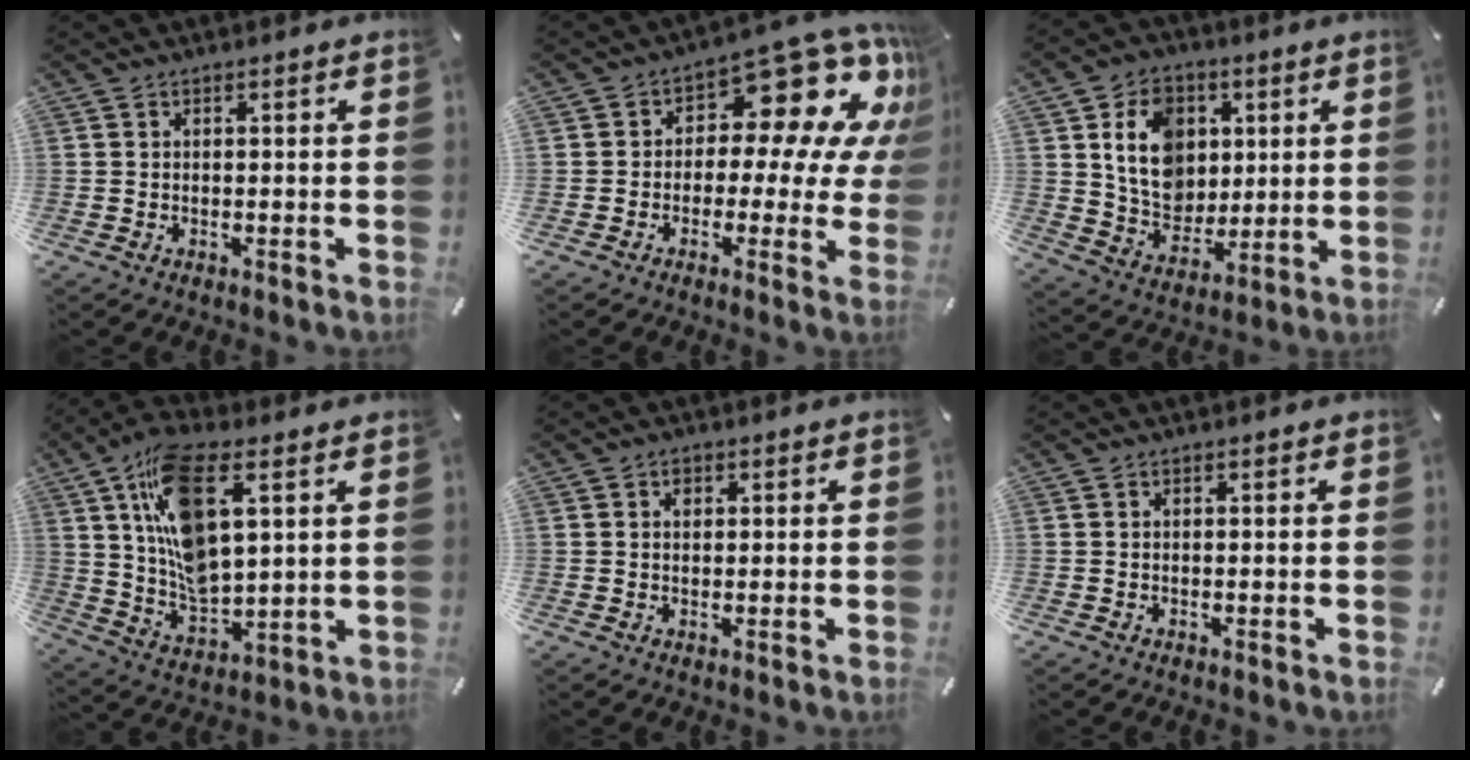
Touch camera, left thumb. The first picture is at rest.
{"total": 13.4, "force": [7.0, 7.3, 8.9], "torque": [-0.127, -0.060, 0.116]}
{"total": 14.2, "force": [3.5, 12.0, 6.7], "torque": [-0.108, 0.001, 0.072]}
{"total": 16.7, "force": [6.4, 8.0, 13.2], "torque": [-0.273, -0.016, 0.113]}
{"total": 1.5, "force": [0.4, 1.2, 0.7], "torque": [0.001, -0.001, 0.004]}
{"total": 0.0}